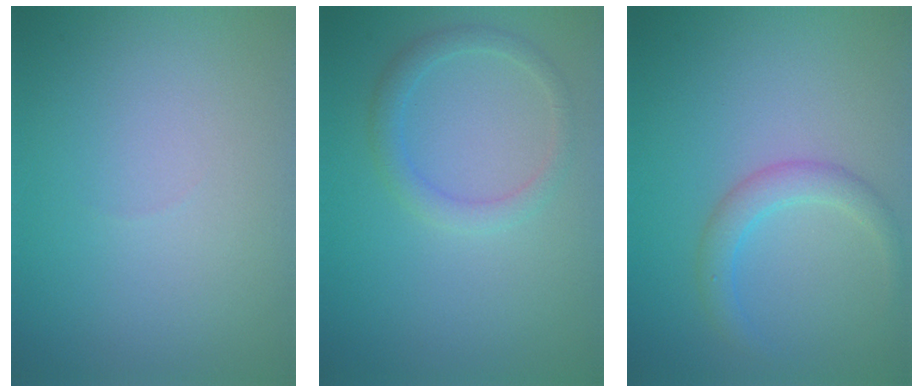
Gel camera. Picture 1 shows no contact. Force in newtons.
{"total": 1.9, "press": 1.9, "slide": 0.1}
{"total": 2.3, "press": 2.3, "slide": 0.0}